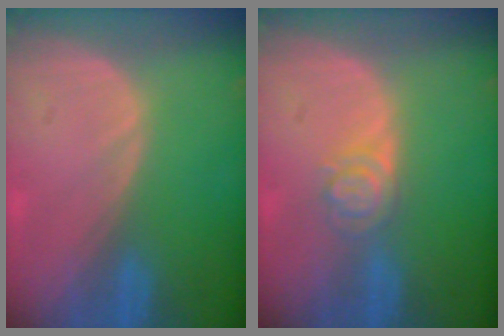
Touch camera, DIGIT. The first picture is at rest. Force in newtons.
{"total": 3.9, "press": 3.6, "slide": 1.6}